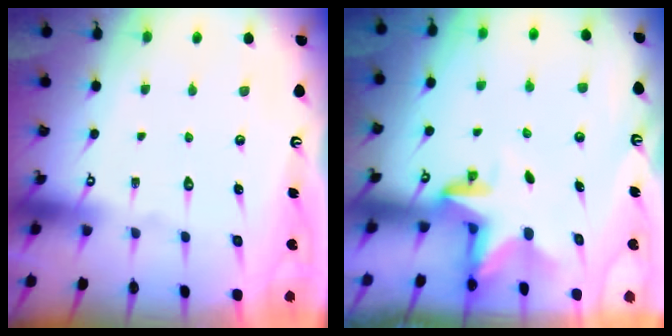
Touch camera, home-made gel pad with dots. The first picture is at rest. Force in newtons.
{"total": 2.9, "press": 2.9, "slide": 0.2}